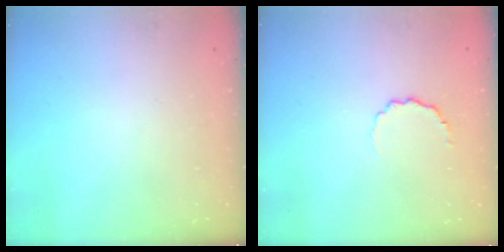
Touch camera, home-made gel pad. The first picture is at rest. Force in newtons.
{"total": 4.2, "press": 4.0, "slide": 1.3}